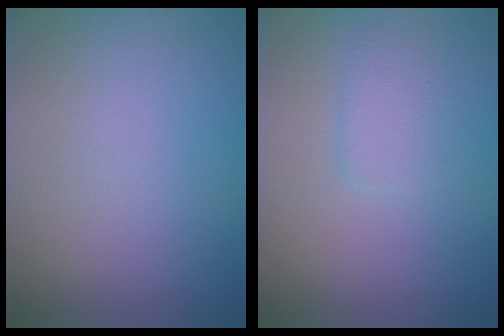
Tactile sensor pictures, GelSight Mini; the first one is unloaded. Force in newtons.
{"total": 1.3, "press": 1.3, "slide": 0.1}